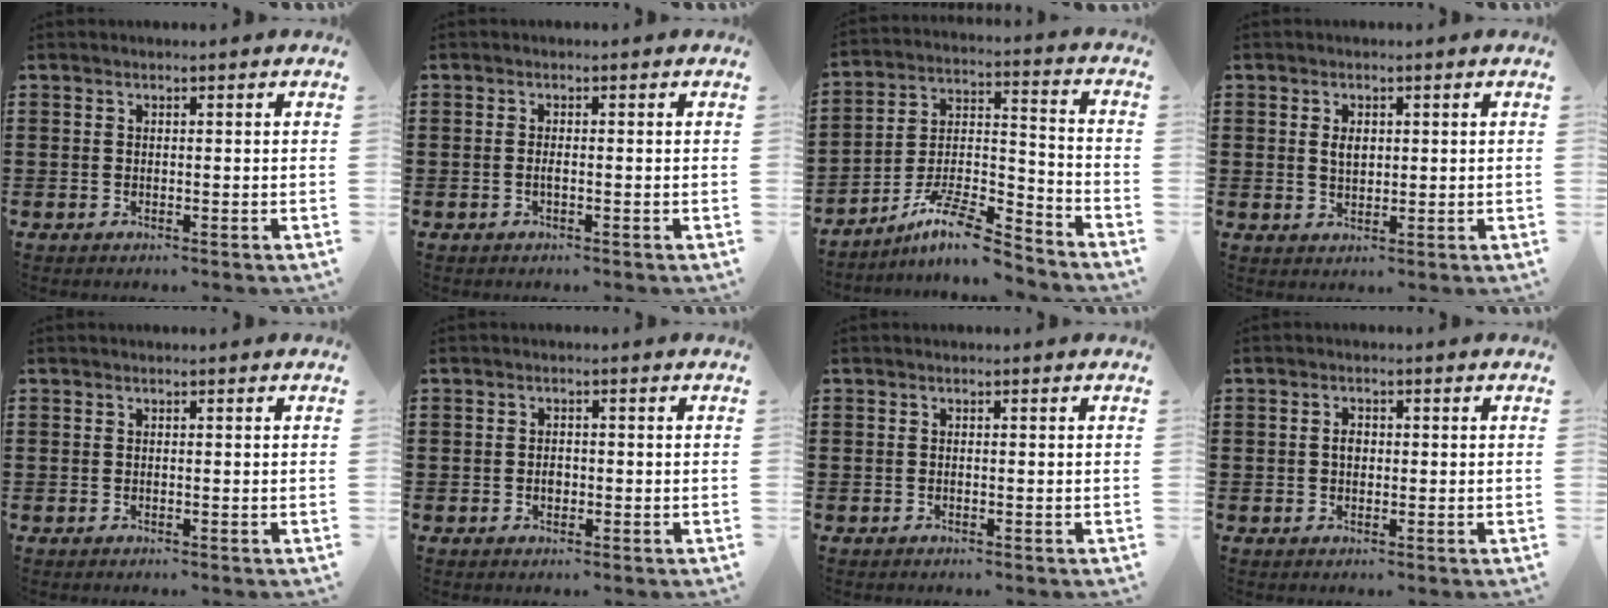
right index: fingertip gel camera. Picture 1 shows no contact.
{"total": 0.8, "force": [-0.2, 0.1, 0.7], "torque": [-0.014, -0.003, -0.003]}
{"total": 10.7, "force": [-8.6, 2.1, 5.9], "torque": [-0.106, 0.025, -0.165]}
{"total": 2.5, "force": [0.6, 1.4, 2.0], "torque": [-0.035, 0.001, 0.008]}
{"total": 0.0}
{"total": 1.4, "force": [-0.2, 1.0, 1.0], "torque": [-0.020, 0.004, -0.005]}
{"total": 0.0}
{"total": 1.9, "force": [0.0, 1.2, 1.5], "torque": [-0.029, 0.006, 0.000]}